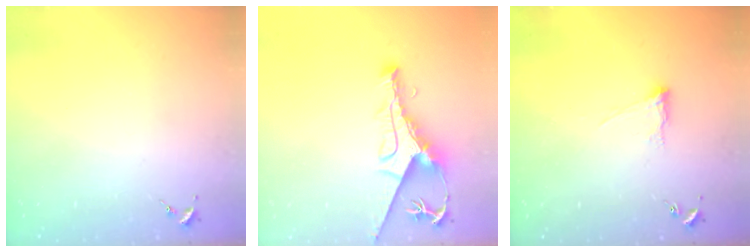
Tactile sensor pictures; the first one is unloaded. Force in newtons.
{"total": 9.8, "press": 9.7, "slide": 1.4}
{"total": 5.7, "press": 5.6, "slide": 0.9}